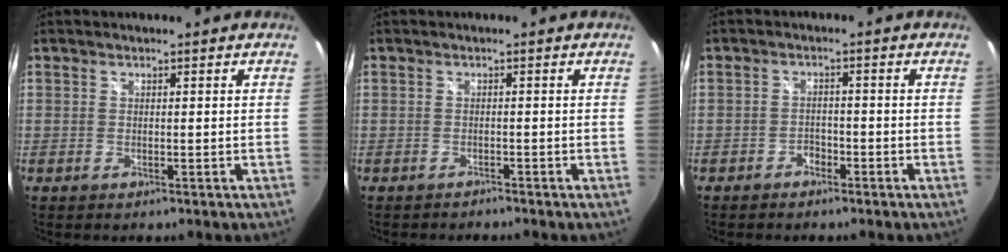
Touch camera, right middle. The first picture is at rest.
{"total": 1.0, "force": [-1.0, 0.1, 0.0], "torque": [-0.002, -0.006, -0.014]}
{"total": 1.9, "force": [-1.4, 1.2, 0.4], "torque": [-0.010, 0.005, -0.022]}